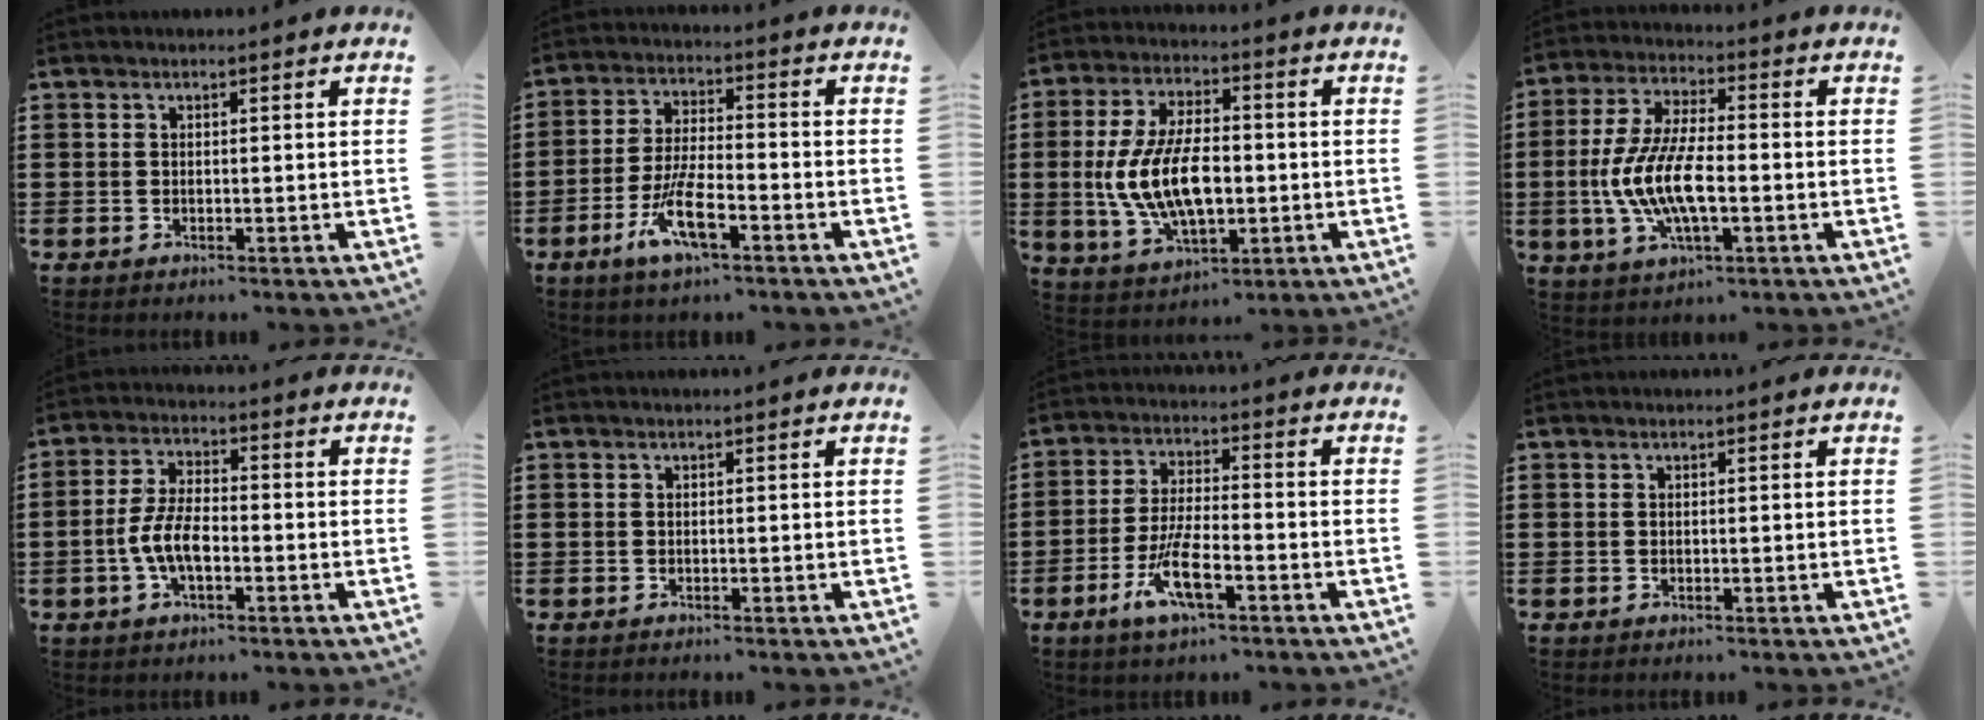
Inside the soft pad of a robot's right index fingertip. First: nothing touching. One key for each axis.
{"total": 8.4, "fx": -4.0, "fy": 2.1, "fz": 7.1, "tx": -0.160, "ty": -0.014, "tz": -0.077}
{"total": 11.8, "fx": -1.2, "fy": 6.1, "fz": 10.0, "tx": -0.223, "ty": 0.000, "tz": -0.025}
{"total": 10.5, "fx": -2.2, "fy": 3.9, "fz": 9.5, "tx": -0.217, "ty": -0.014, "tz": -0.046}
{"total": 6.4, "fx": -1.9, "fy": 2.9, "fz": 5.4, "tx": -0.127, "ty": -0.002, "tz": -0.043}
{"total": 0.0}
{"total": 7.8, "fx": -3.6, "fy": 1.7, "fz": 6.7, "tx": -0.148, "ty": -0.014, "tz": -0.068}
{"total": 0.0}